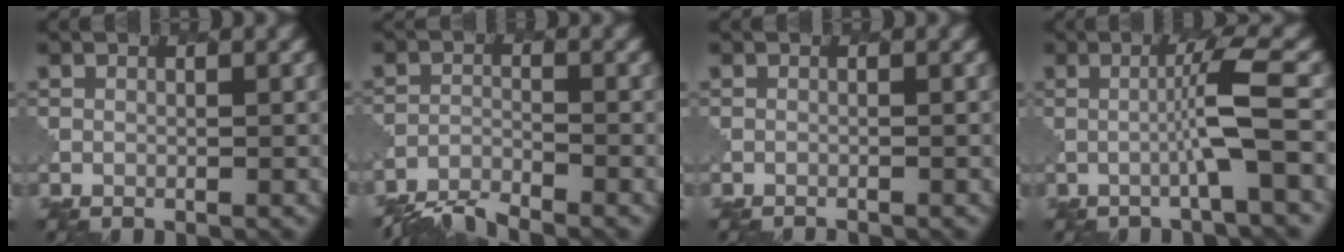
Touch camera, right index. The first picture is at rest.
{"total": 4.0, "force": [-3.9, 0.5, 0.7], "torque": [-0.018, -0.009, -0.078]}
{"total": 0.9, "force": [-0.8, 0.1, 0.1], "torque": [0.008, -0.001, -0.014]}
{"total": 3.8, "force": [-0.2, 0.0, 3.8], "torque": [-0.061, 0.011, -0.016]}